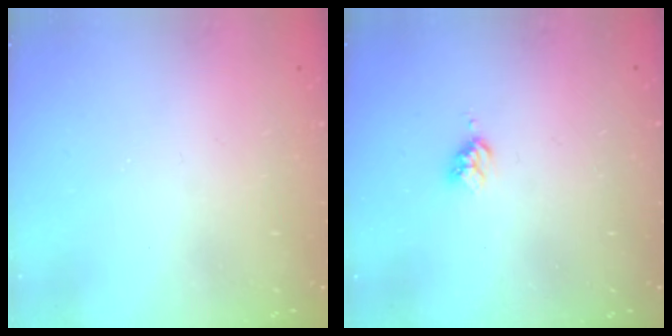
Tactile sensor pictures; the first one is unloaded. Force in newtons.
{"total": 3.6, "press": 3.5, "slide": 0.4}